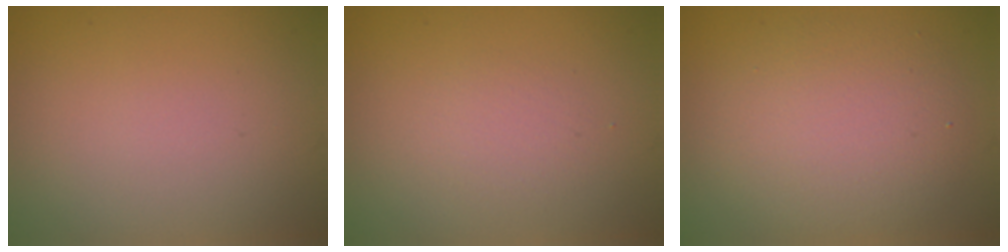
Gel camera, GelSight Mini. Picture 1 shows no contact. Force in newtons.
{"total": 1.3, "press": 1.3, "slide": 0.0}
{"total": 4.9, "press": 4.9, "slide": 0.4}